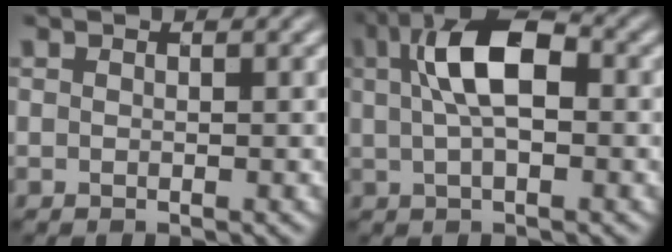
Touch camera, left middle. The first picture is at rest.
{"total": 6.9, "force": [1.2, 3.0, 6.1], "torque": [-0.112, 0.018, 0.016]}